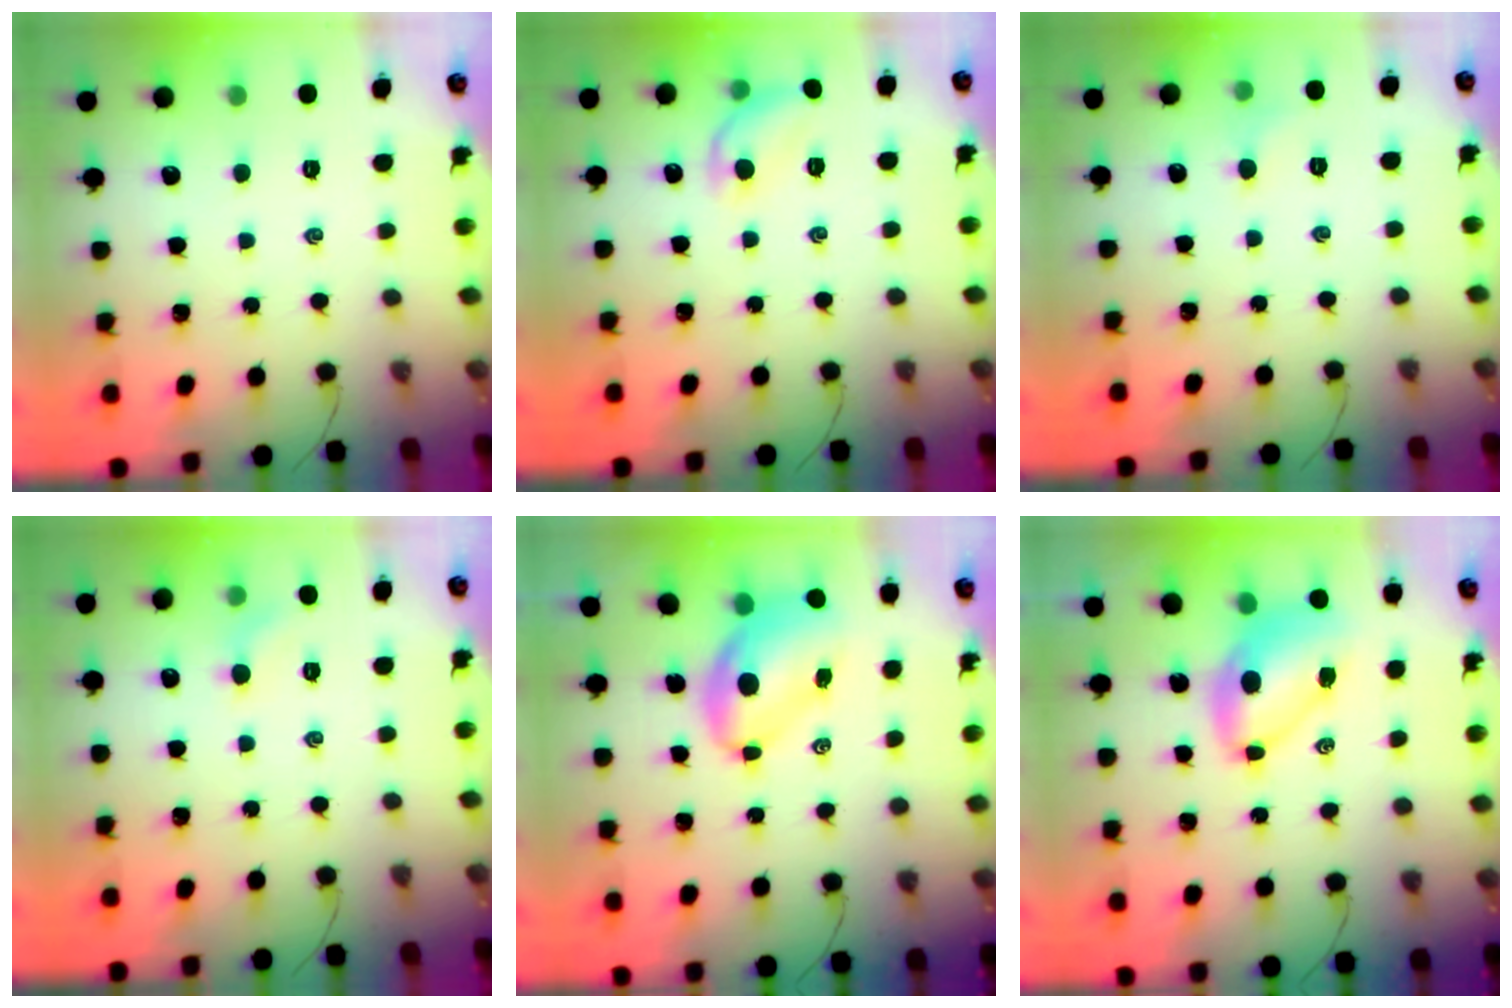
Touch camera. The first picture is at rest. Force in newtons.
{"total": 8.8, "press": 8.8, "slide": 0.5}
{"total": 4.2, "press": 4.0, "slide": 1.3}
{"total": 5.2, "press": 4.9, "slide": 1.8}
{"total": 8.3, "press": 7.8, "slide": 2.6}
{"total": 8.7, "press": 8.4, "slide": 2.2}